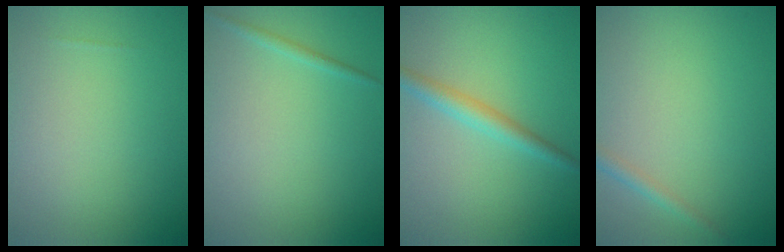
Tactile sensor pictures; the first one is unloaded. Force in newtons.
{"total": 0.7, "press": 0.7, "slide": 0.0}
{"total": 2.3, "press": 2.3, "slide": 0.0}
{"total": 1.3, "press": 1.3, "slide": 0.1}